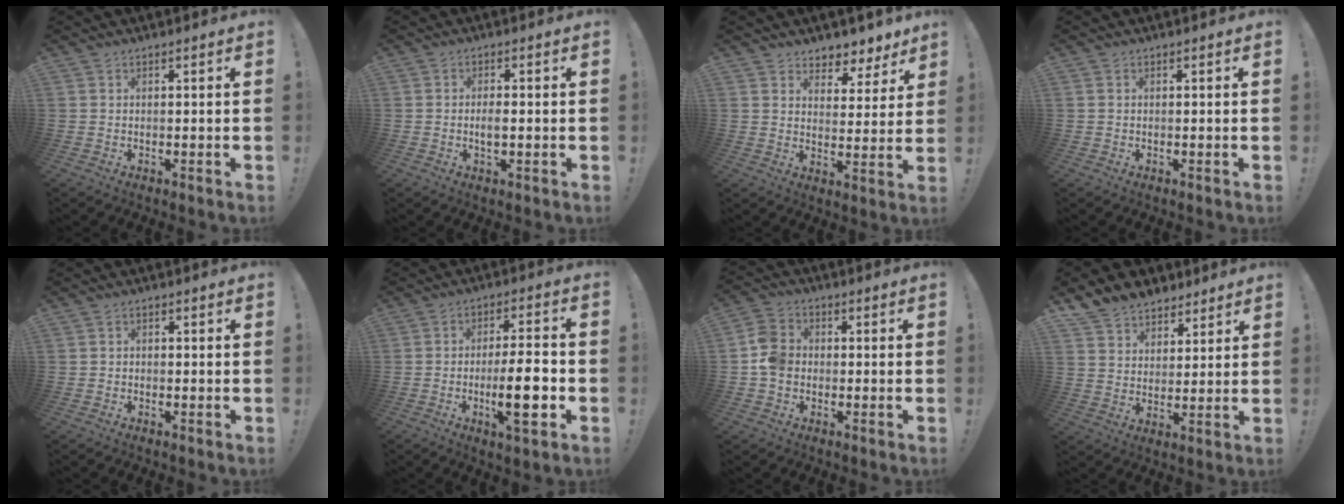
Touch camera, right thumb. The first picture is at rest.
{"total": 3.0, "force": [-0.7, 1.1, 2.7], "torque": [-0.042, 0.001, -0.013]}
{"total": 5.7, "force": [4.7, 3.0, 1.1], "torque": [-0.006, -0.050, 0.086]}
{"total": 0.0}
{"total": 1.4, "force": [-1.1, 0.8, 0.5], "torque": [-0.007, 0.007, -0.020]}
{"total": 13.9, "force": [-4.0, 3.1, 12.9], "torque": [-0.195, 0.000, -0.067]}
{"total": 8.0, "force": [-1.9, 6.3, 4.5], "torque": [-0.091, 0.025, -0.032]}
{"total": 8.7, "force": [6.9, 5.2, 1.3], "torque": [-0.034, -0.047, 0.140]}